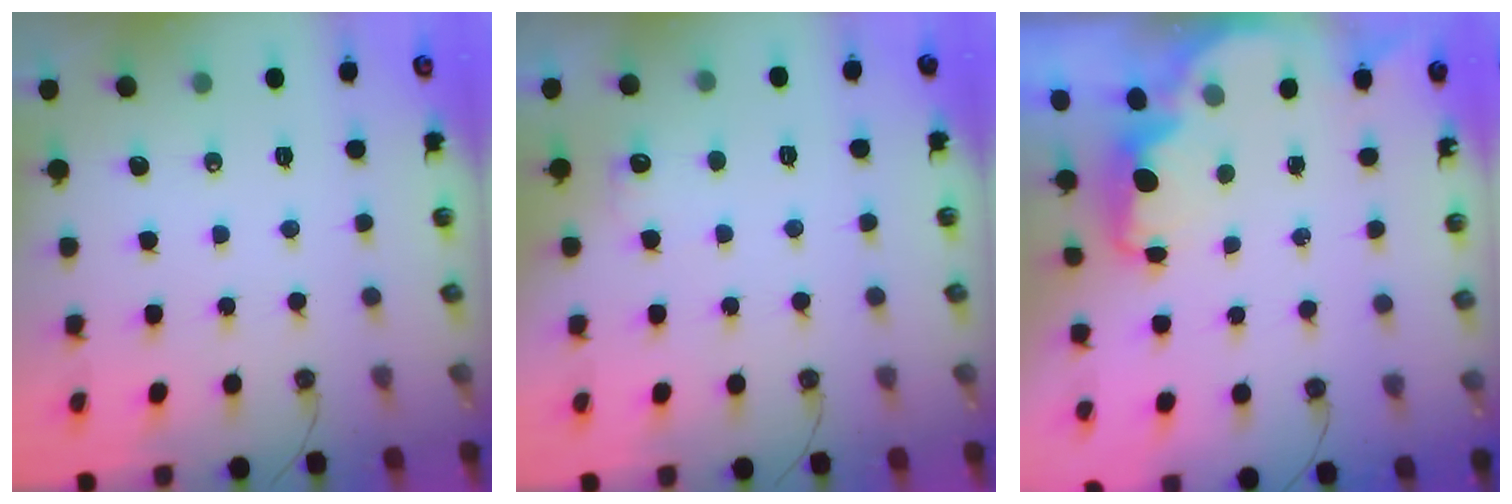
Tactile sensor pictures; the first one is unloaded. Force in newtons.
{"total": 6.1, "press": 6.0, "slide": 1.0}
{"total": 1.8, "press": 1.6, "slide": 0.7}